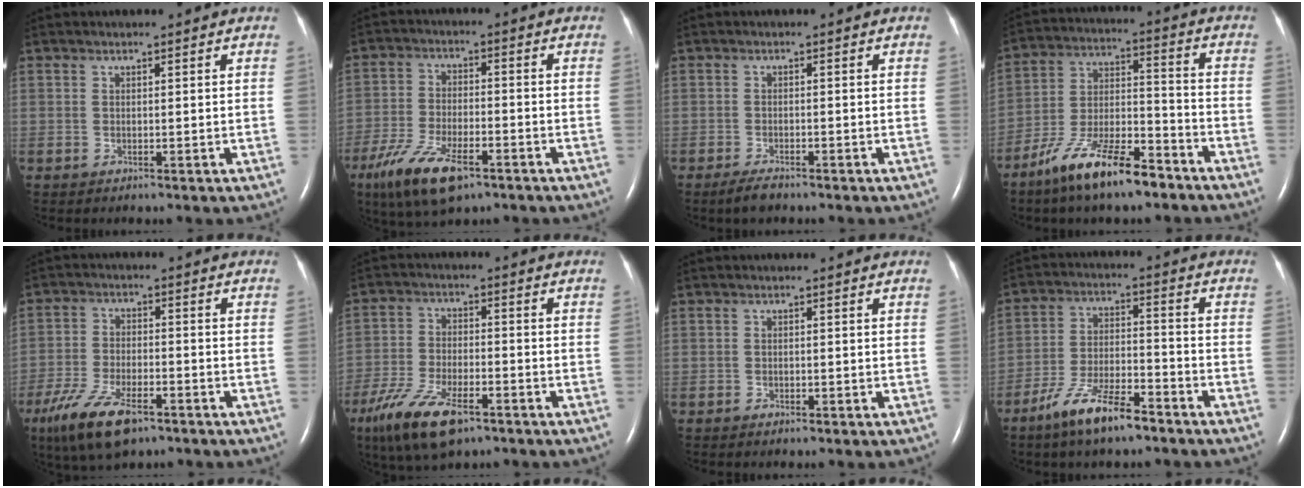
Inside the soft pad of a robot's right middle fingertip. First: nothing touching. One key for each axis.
{"total": 11.2, "fx": -6.7, "fy": 3.8, "fz": 8.1, "tx": -0.166, "ty": -0.018, "tz": -0.117}
{"total": 2.5, "fx": -2.0, "fy": 0.6, "fz": 1.3, "tx": -0.037, "ty": -0.006, "tz": -0.034}
{"total": 14.0, "fx": -10.0, "fy": 3.3, "fz": 9.2, "tx": -0.180, "ty": 0.000, "tz": -0.181}
{"total": 10.7, "fx": -6.7, "fy": 3.6, "fz": 7.4, "tx": -0.154, "ty": -0.017, "tz": -0.119}
{"total": 11.8, "fx": -7.4, "fy": 4.0, "fz": 8.2, "tx": -0.169, "ty": -0.019, "tz": -0.130}
{"total": 0.7, "fx": -0.5, "fy": 0.3, "fz": 0.3, "tx": -0.011, "ty": -0.001, "tz": -0.007}
{"total": 10.3, "fx": -7.4, "fy": 2.4, "fz": 6.7, "tx": -0.135, "ty": -0.007, "tz": -0.136}